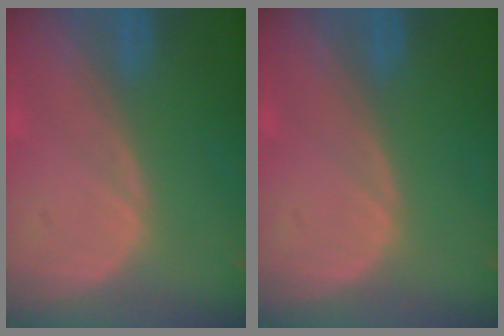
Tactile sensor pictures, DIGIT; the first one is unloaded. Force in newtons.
{"total": 0.0}